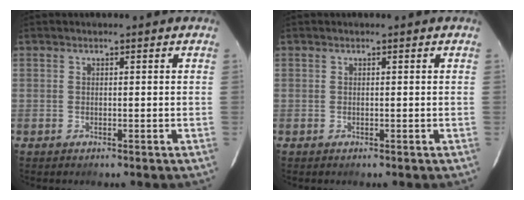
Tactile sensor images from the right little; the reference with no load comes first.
{"total": 0.0}